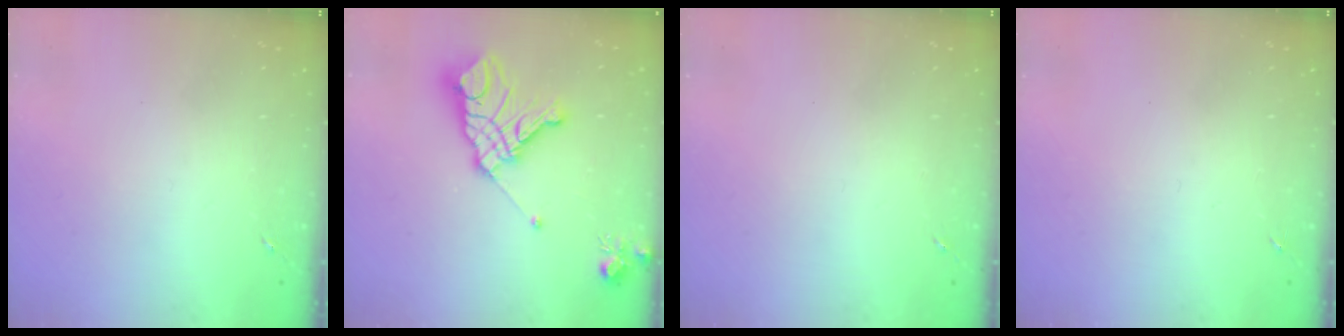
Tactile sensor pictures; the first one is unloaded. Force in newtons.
{"total": 17.5, "press": 17.4, "slide": 2.0}
{"total": 0.0}
{"total": 0.0}